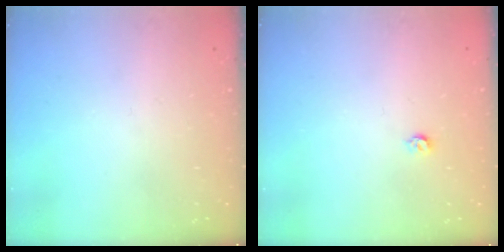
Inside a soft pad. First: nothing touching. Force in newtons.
{"total": 3.0, "press": 3.0, "slide": 0.5}